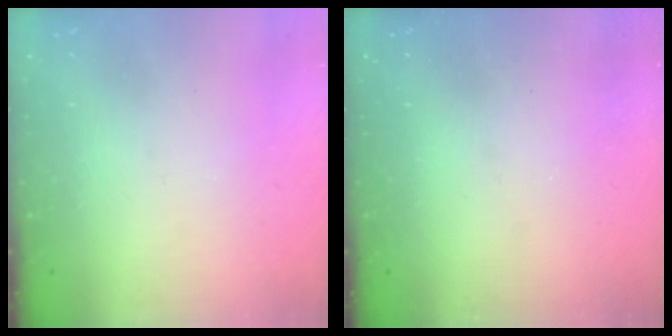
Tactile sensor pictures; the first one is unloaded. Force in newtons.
{"total": 0.0}